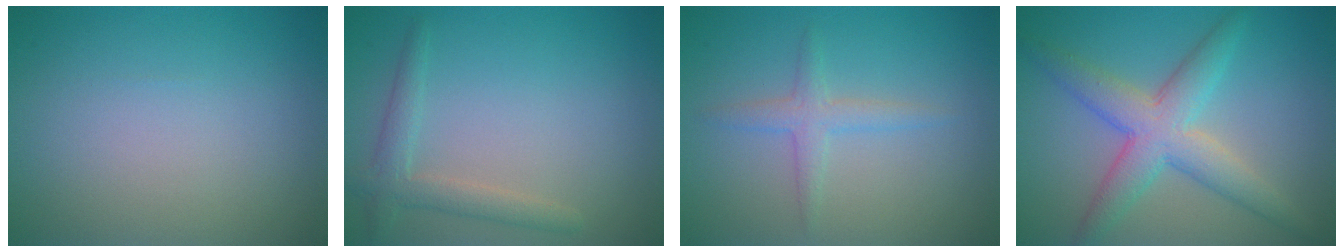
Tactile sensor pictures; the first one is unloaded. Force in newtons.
{"total": 2.4, "press": 2.4, "slide": 0.2}
{"total": 1.9, "press": 1.9, "slide": 0.1}
{"total": 5.3, "press": 5.3, "slide": 0.1}